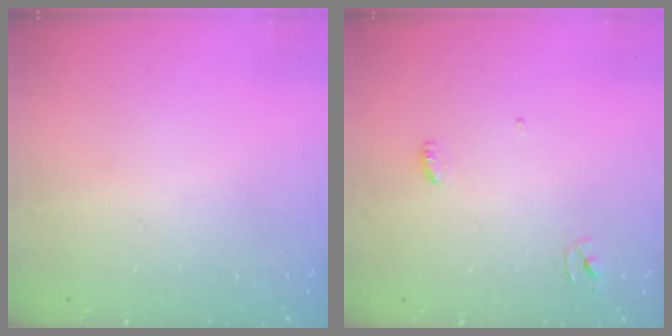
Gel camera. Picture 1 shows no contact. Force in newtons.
{"total": 3.2, "press": 3.2, "slide": 0.3}